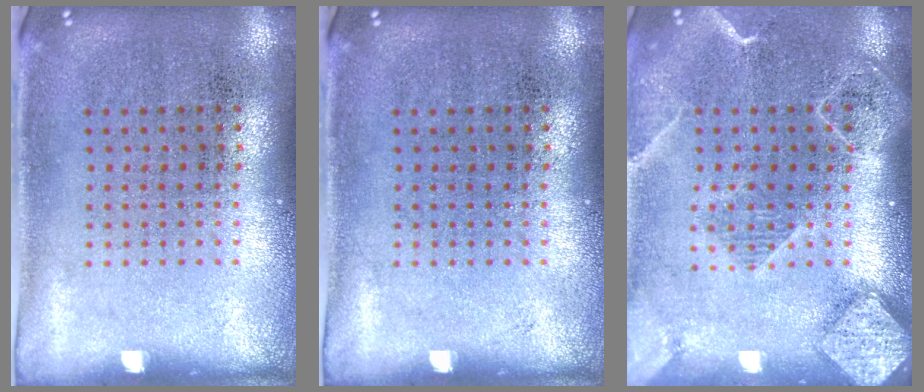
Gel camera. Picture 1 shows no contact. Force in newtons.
{"total": 0.0}
{"total": 2.2, "press": 1.9, "slide": 1.1}